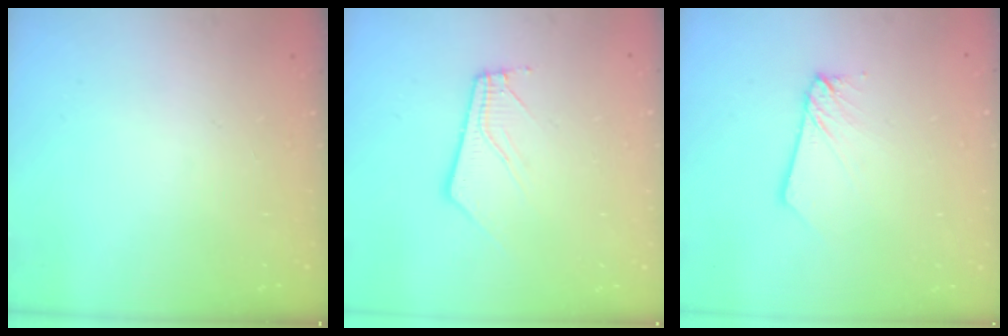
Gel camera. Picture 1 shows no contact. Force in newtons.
{"total": 5.5, "press": 5.5, "slide": 0.4}
{"total": 2.6, "press": 2.6, "slide": 0.2}